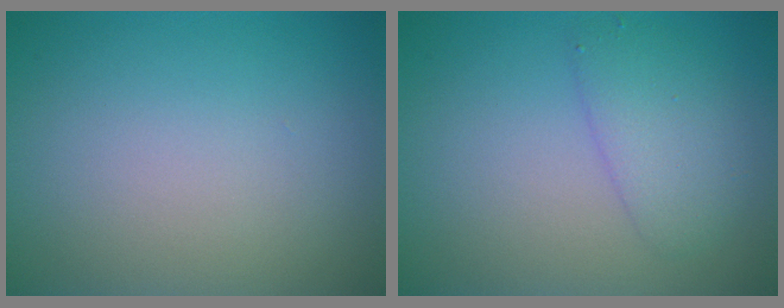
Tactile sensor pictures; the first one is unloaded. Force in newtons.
{"total": 2.8, "press": 2.8, "slide": 0.1}